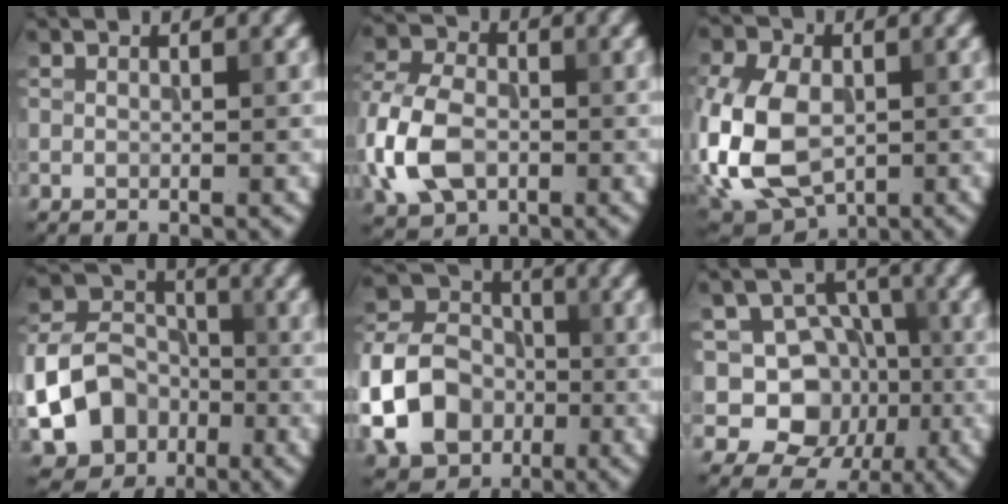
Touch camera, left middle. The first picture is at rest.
{"total": 8.2, "force": [-2.1, 5.6, 5.5], "torque": [-0.136, 0.001, -0.054]}
{"total": 9.8, "force": [-1.7, 6.7, 6.9], "torque": [-0.165, -0.012, -0.042]}
{"total": 10.6, "force": [-3.3, 8.8, 4.9], "torque": [-0.096, -0.023, -0.077]}
{"total": 9.0, "force": [-2.7, 7.1, 4.9], "torque": [-0.109, 0.002, -0.065]}
{"total": 8.1, "force": [-1.1, 7.0, 4.0], "torque": [-0.041, -0.007, -0.046]}